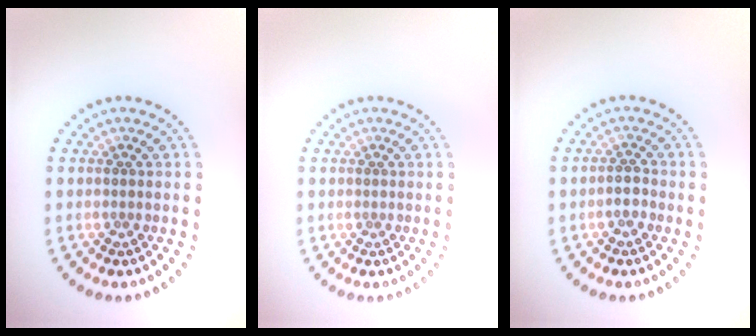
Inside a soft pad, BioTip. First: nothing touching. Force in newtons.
{"total": 0.0}
{"total": 1.2, "press": 1.0, "slide": 0.6}